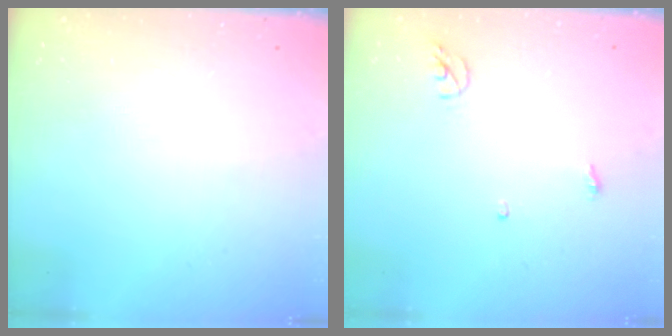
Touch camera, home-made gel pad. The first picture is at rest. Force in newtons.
{"total": 3.8, "press": 3.8, "slide": 0.3}